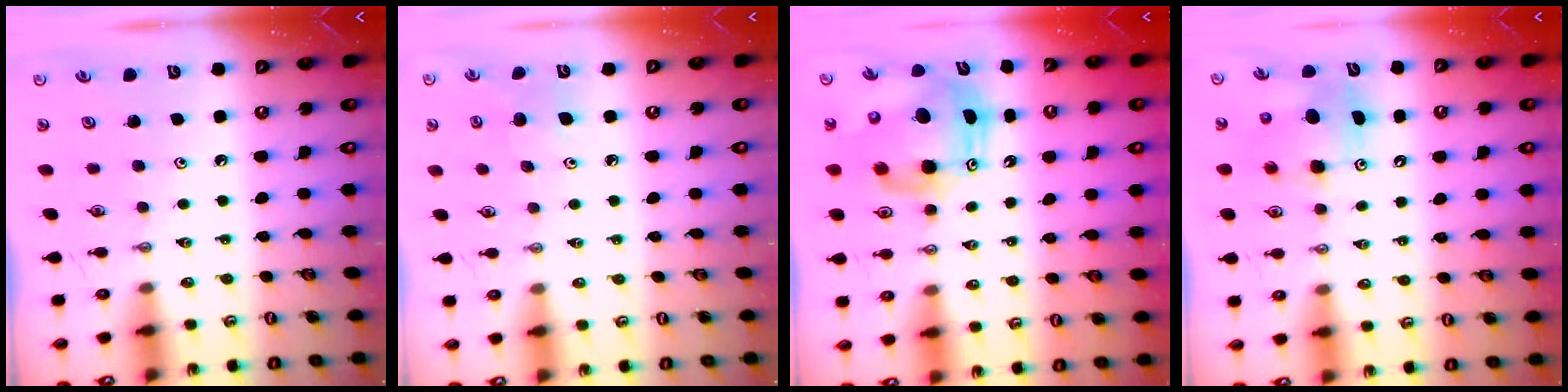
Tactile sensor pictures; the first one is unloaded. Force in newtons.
{"total": 6.9, "press": 6.7, "slide": 1.7}
{"total": 10.3, "press": 10.1, "slide": 2.0}
{"total": 8.1, "press": 8.0, "slide": 1.6}